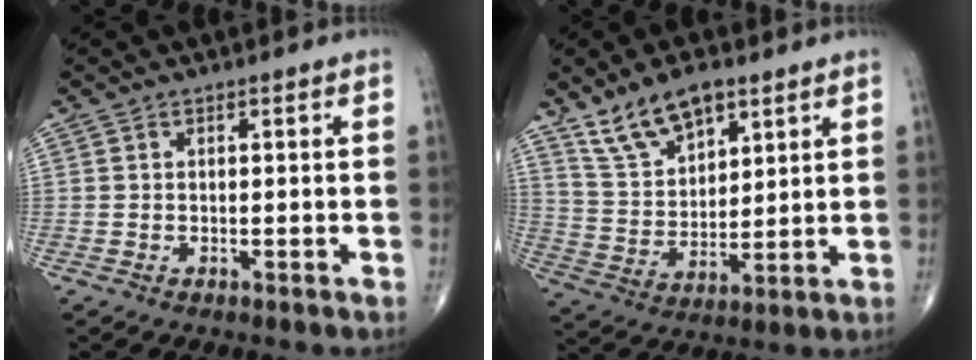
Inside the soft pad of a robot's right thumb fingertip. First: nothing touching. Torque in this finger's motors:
{"motor_torque": [-0.10, 0.24, 0.02, 0.43, 0.17]}